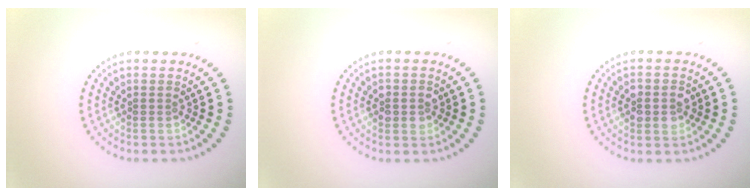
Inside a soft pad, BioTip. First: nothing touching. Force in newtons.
{"total": 1.7, "press": 1.7, "slide": 0.2}
{"total": 2.8, "press": 2.8, "slide": 0.3}